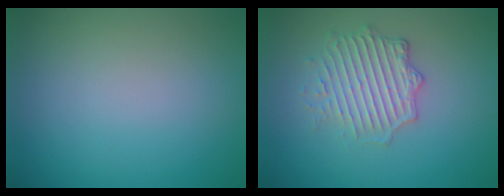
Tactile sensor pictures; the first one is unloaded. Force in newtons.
{"total": 3.7, "press": 3.2, "slide": 1.8}